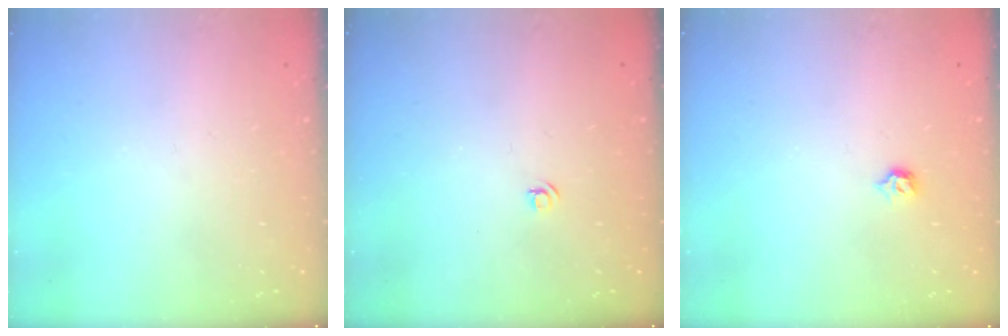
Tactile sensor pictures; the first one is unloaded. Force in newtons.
{"total": 3.5, "press": 3.4, "slide": 0.5}
{"total": 4.0, "press": 4.0, "slide": 0.8}